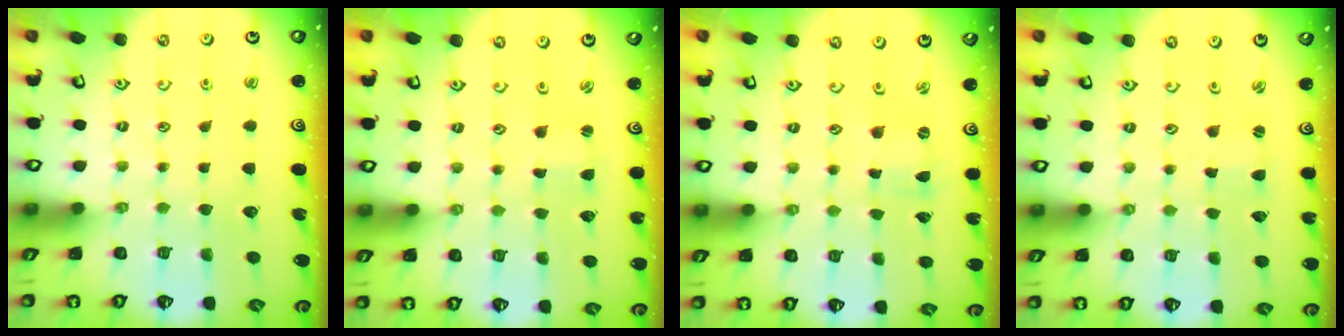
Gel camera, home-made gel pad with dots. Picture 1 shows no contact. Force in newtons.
{"total": 0.0}
{"total": 0.0}
{"total": 0.0}